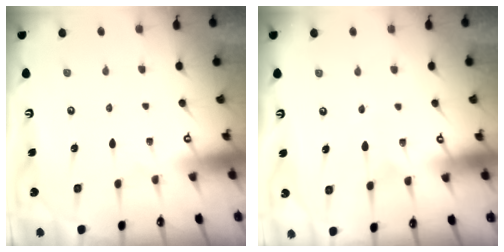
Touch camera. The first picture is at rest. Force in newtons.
{"total": 4.3, "press": 4.2, "slide": 0.7}